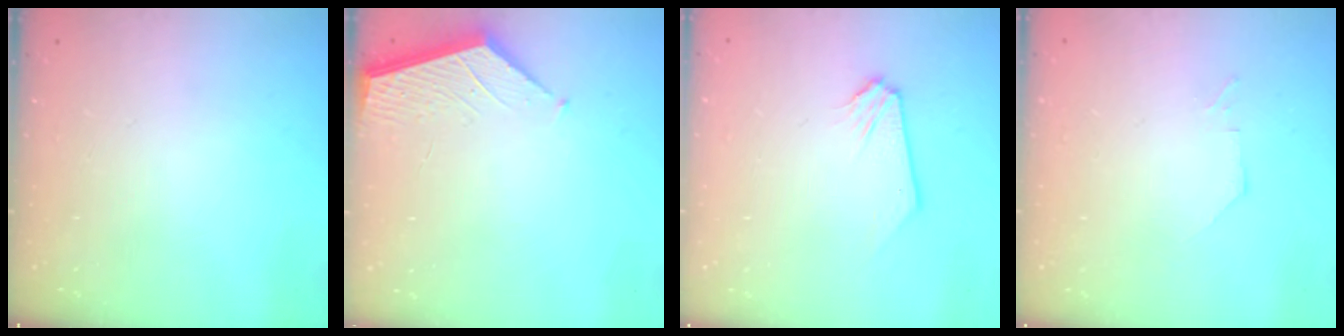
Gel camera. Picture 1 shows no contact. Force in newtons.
{"total": 2.1, "press": 2.1, "slide": 0.2}
{"total": 0.0}
{"total": 0.0}